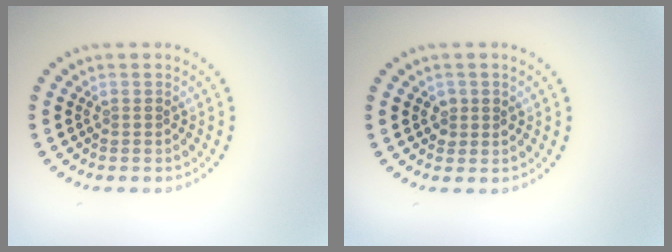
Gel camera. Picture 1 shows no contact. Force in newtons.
{"total": 1.1, "press": 1.1, "slide": 0.3}